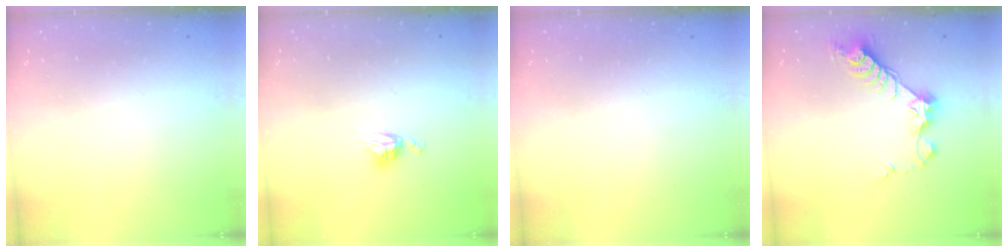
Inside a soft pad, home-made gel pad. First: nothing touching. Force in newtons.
{"total": 5.4, "press": 5.4, "slide": 0.5}
{"total": 0.0}
{"total": 8.7, "press": 8.7, "slide": 0.5}